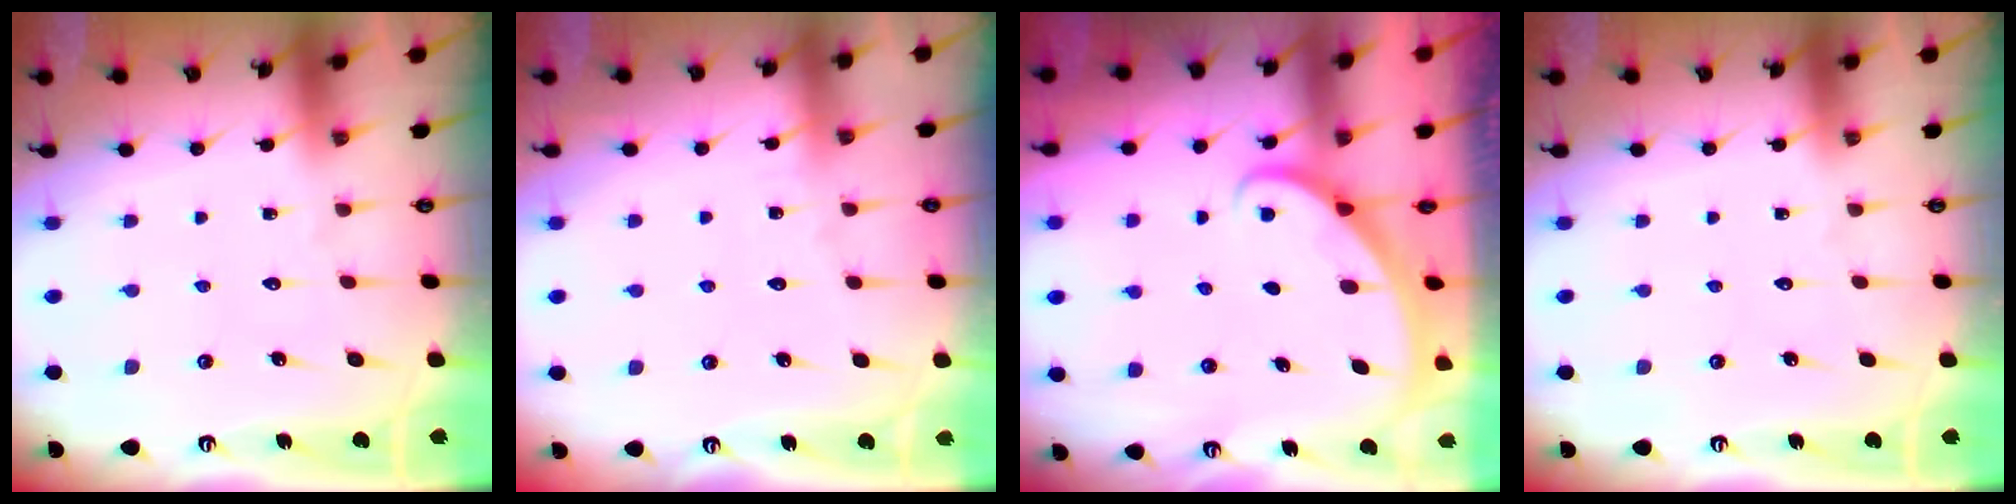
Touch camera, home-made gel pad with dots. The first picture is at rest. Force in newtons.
{"total": 3.0, "press": 2.9, "slide": 0.3}
{"total": 2.0, "press": 2.0, "slide": 0.1}
{"total": 0.0}